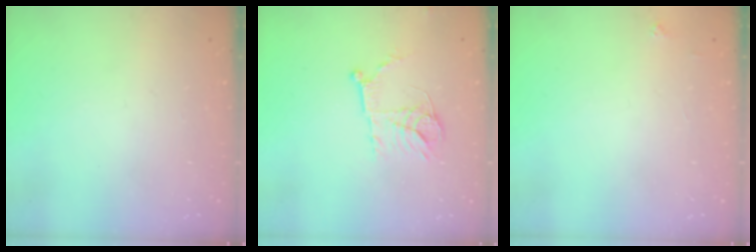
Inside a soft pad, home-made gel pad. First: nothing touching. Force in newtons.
{"total": 11.2, "press": 11.1, "slide": 0.7}
{"total": 3.8, "press": 3.8, "slide": 0.4}